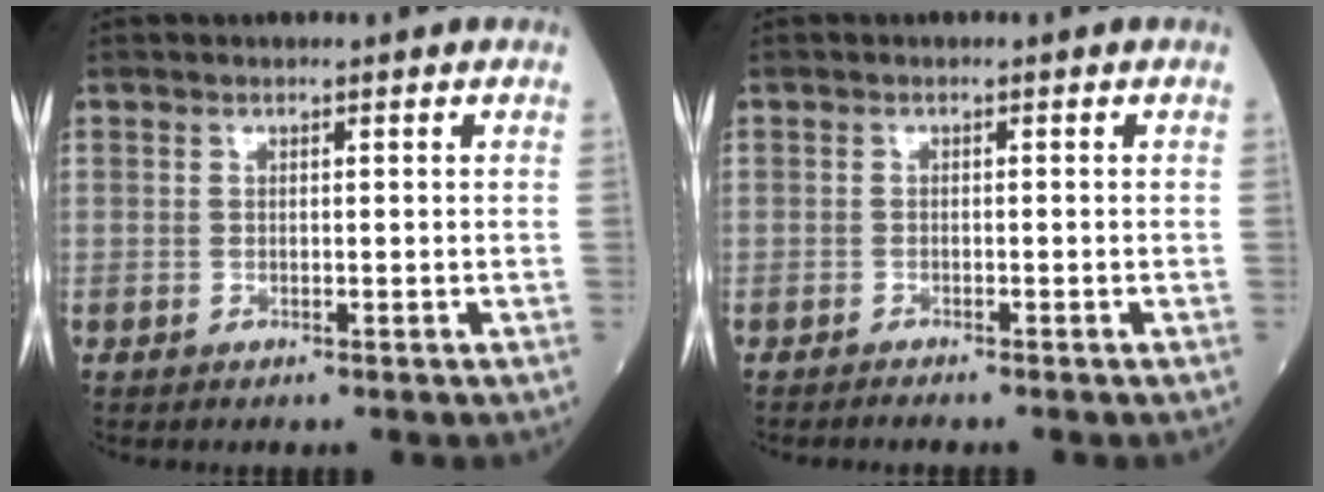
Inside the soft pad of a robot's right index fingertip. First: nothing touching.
{"total": 1.3, "force": [-1.2, -0.1, 0.5], "torque": [-0.013, -0.002, -0.019]}